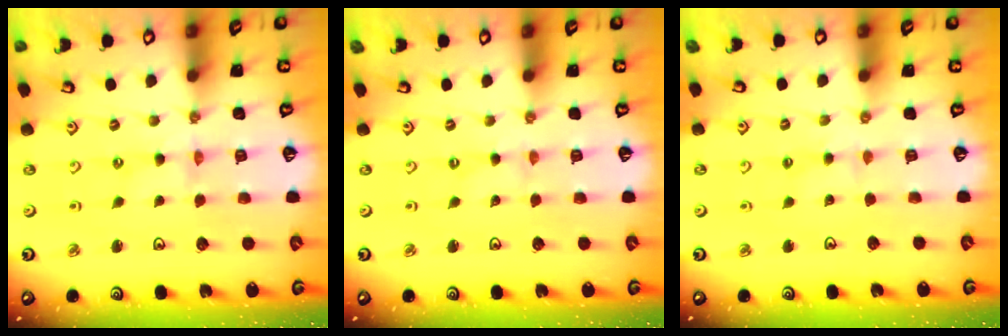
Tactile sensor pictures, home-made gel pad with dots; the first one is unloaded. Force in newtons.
{"total": 0.0}
{"total": 2.7, "press": 2.7, "slide": 0.5}